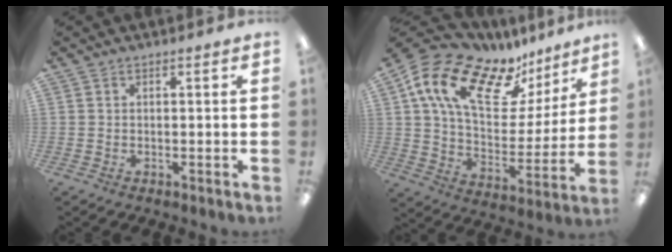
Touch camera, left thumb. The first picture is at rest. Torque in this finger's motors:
{"motor_torque": [0.47, 0.95, 1.38, -1.38, 0.52]}